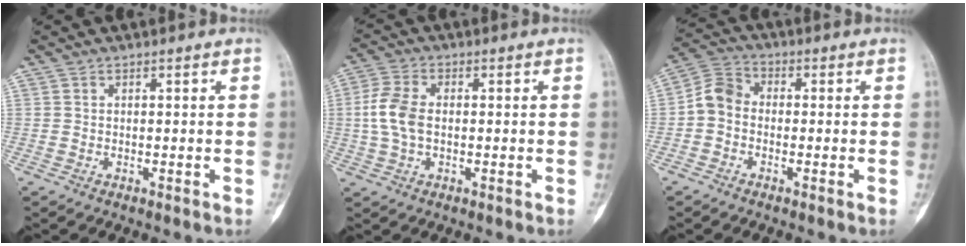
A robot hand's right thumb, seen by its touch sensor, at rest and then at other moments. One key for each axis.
{"total": 7.1, "fx": -0.2, "fy": 4.3, "fz": 5.7, "tx": -0.130, "ty": 0.013, "tz": -0.010}
{"total": 5.6, "fx": -1.1, "fy": 4.4, "fz": 3.2, "tx": -0.049, "ty": 0.022, "tz": -0.039}